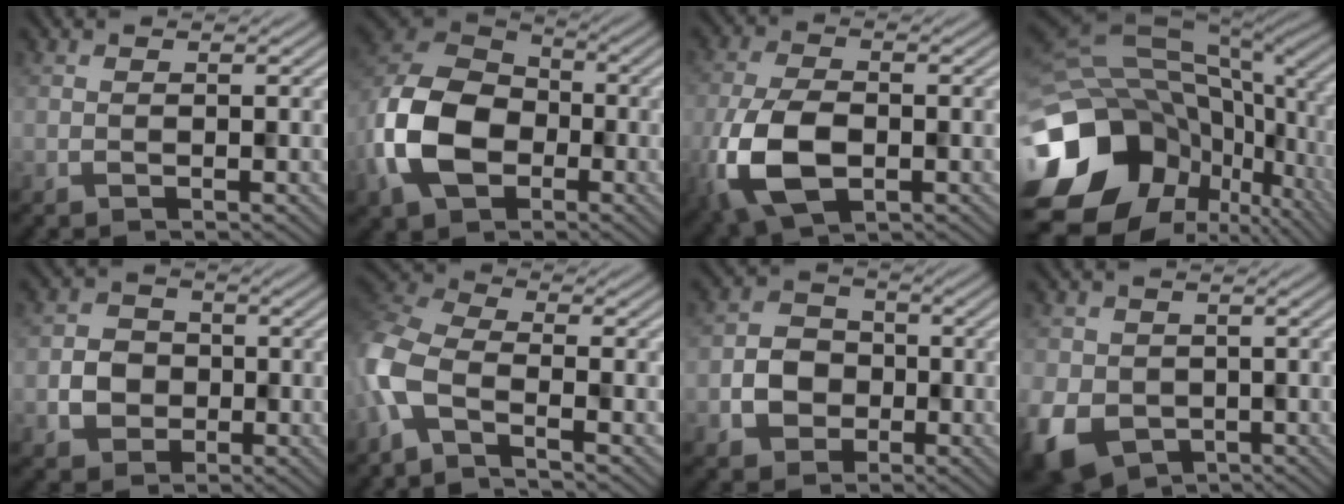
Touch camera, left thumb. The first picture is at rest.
{"total": 13.0, "force": [-4.2, 9.1, 8.4], "torque": [-0.214, -0.018, -0.094]}
{"total": 10.1, "force": [-3.7, 5.6, 7.6], "torque": [-0.178, -0.020, -0.072]}
{"total": 18.9, "force": [-6.1, 14.7, 10.3], "torque": [-0.240, -0.013, -0.072]}
{"total": 3.4, "force": [-0.7, 3.2, 0.8], "torque": [-0.009, -0.001, -0.017]}
{"total": 7.0, "force": [-3.9, 2.9, 5.1], "torque": [-0.126, -0.003, -0.100]}
{"total": 4.5, "force": [-1.4, 4.0, 1.5], "torque": [-0.026, 0.001, -0.033]}
{"total": 7.4, "force": [-2.7, 6.0, 3.5], "torque": [-0.082, -0.037, -0.037]}